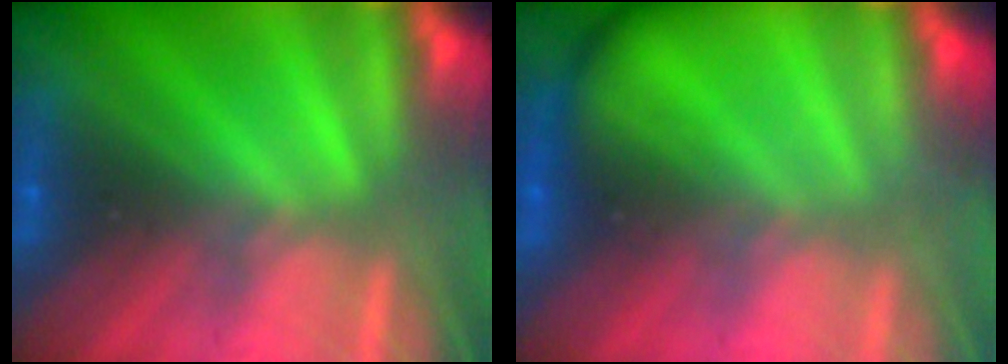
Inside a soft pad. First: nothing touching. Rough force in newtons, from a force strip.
{"total": 2.3}